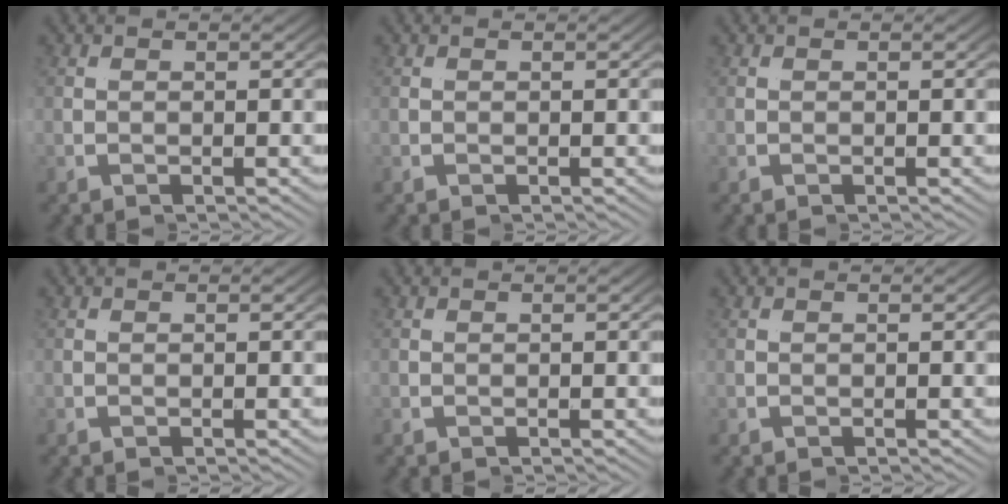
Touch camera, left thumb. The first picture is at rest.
{"total": 0.0}
{"total": 0.0}
{"total": 0.0}
{"total": 0.0}
{"total": 0.0}